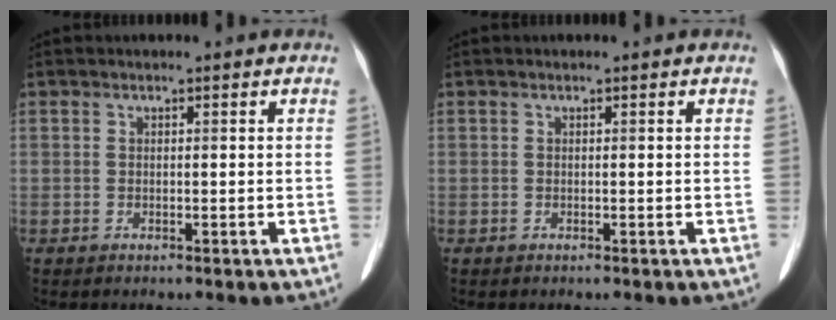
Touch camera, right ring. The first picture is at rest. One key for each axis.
{"total": 0.0}